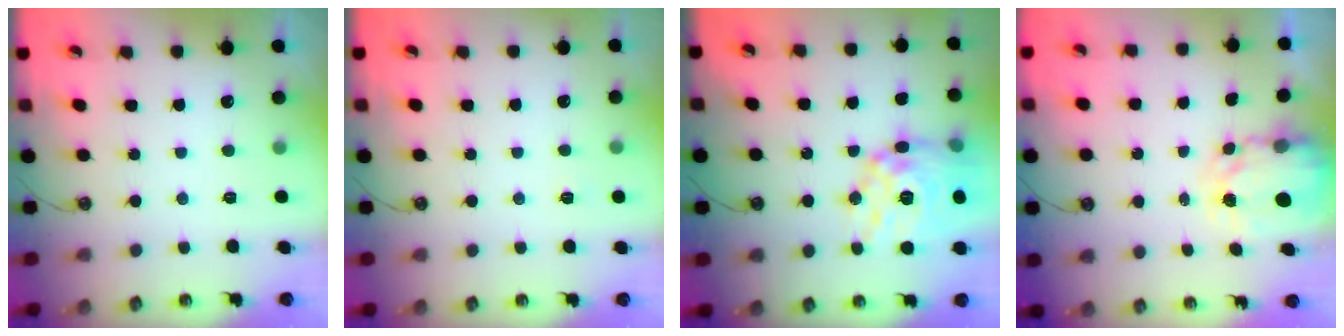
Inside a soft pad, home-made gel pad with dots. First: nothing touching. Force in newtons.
{"total": 2.8, "press": 2.8, "slide": 0.3}
{"total": 19.2, "press": 19.1, "slide": 1.8}
{"total": 4.4, "press": 4.4, "slide": 0.2}